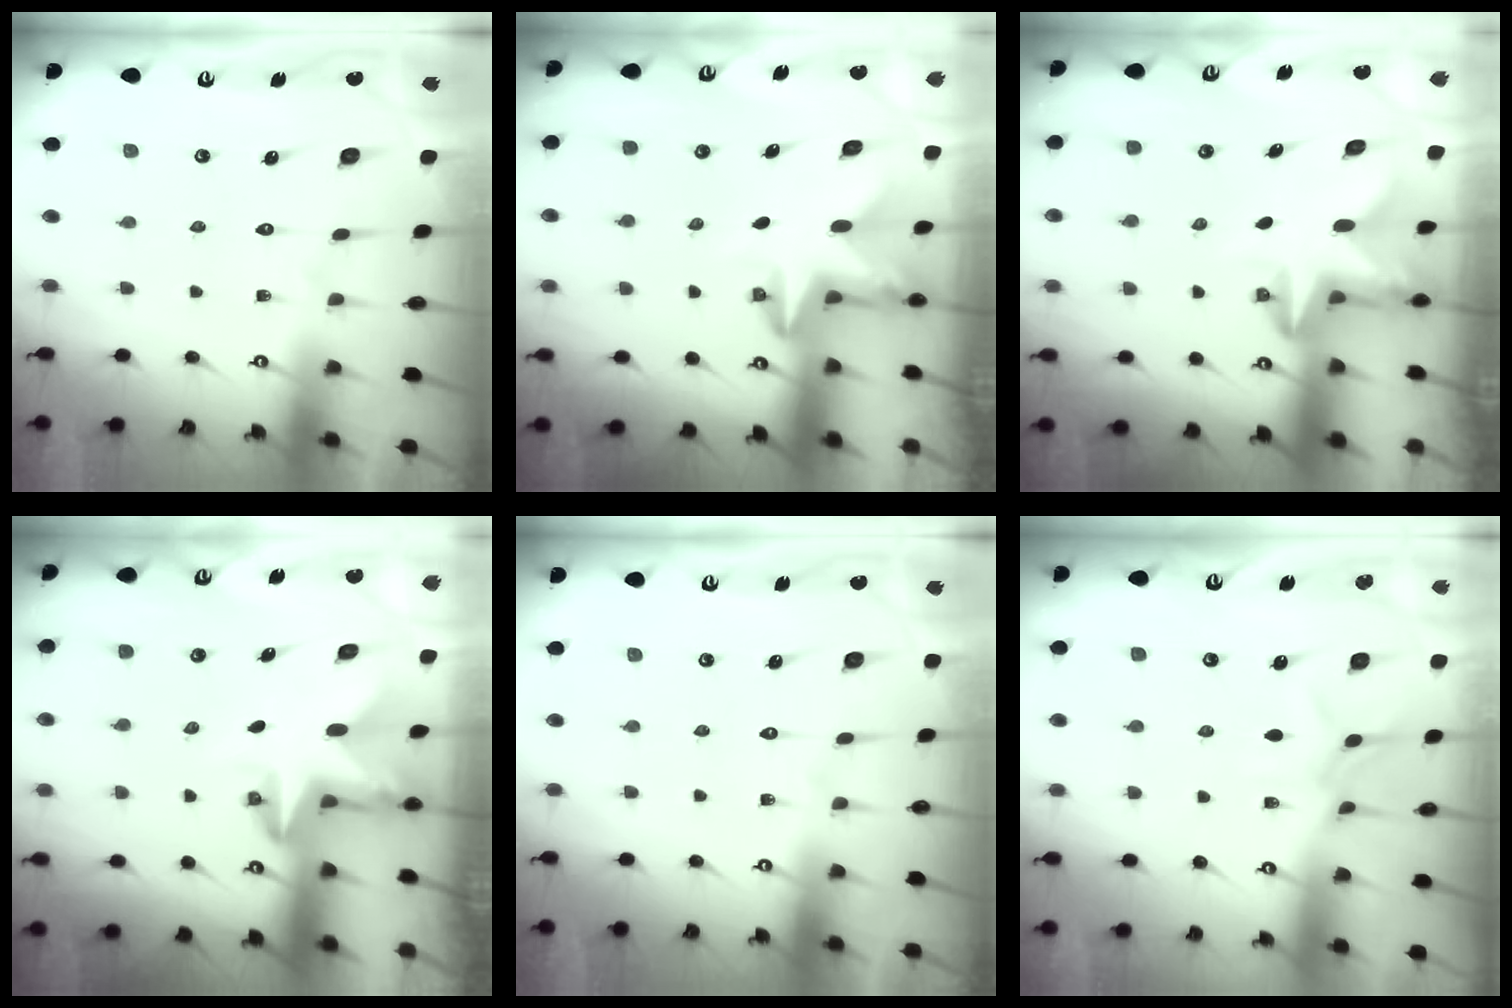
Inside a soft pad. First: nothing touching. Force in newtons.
{"total": 2.9, "press": 2.9, "slide": 0.1}
{"total": 2.8, "press": 2.7, "slide": 0.5}
{"total": 2.8, "press": 2.8, "slide": 0.2}
{"total": 0.0}
{"total": 4.5, "press": 4.5, "slide": 0.6}